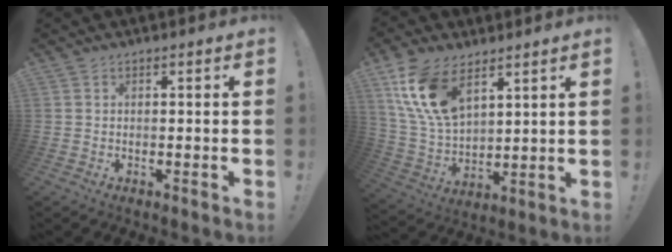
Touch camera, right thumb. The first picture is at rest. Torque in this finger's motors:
{"motor_torque": [0.03, 0.63, 1.05, 1.15, 0.14]}